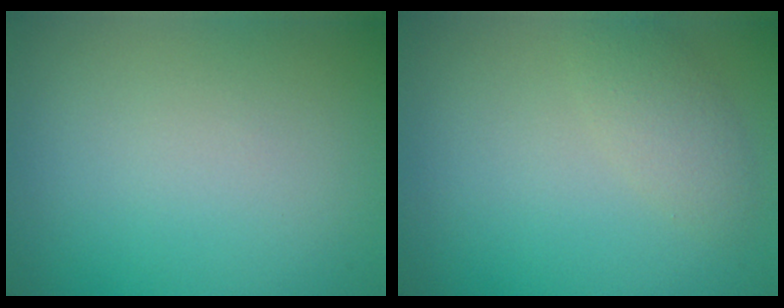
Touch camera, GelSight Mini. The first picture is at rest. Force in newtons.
{"total": 2.0, "press": 2.0, "slide": 0.0}